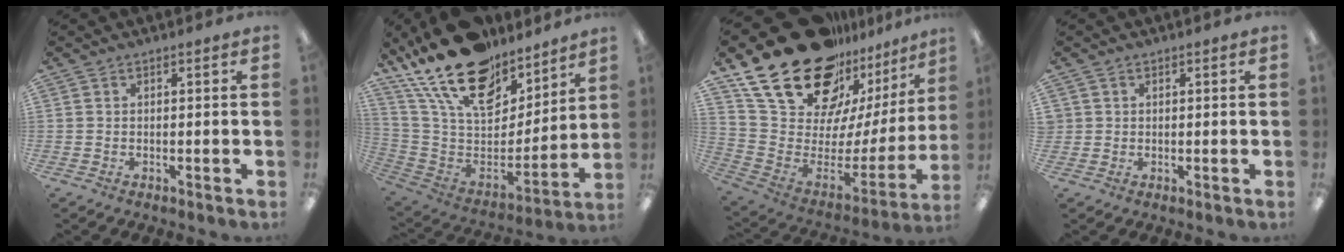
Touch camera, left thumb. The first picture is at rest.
{"total": 24.1, "force": [17.3, 11.5, 12.2], "torque": [-0.228, -0.116, 0.311]}
{"total": 30.4, "force": [19.4, 15.9, 17.3], "torque": [-0.291, -0.133, 0.372]}
{"total": 1.3, "force": [0.5, 1.2, -0.1], "torque": [0.001, 0.002, 0.008]}